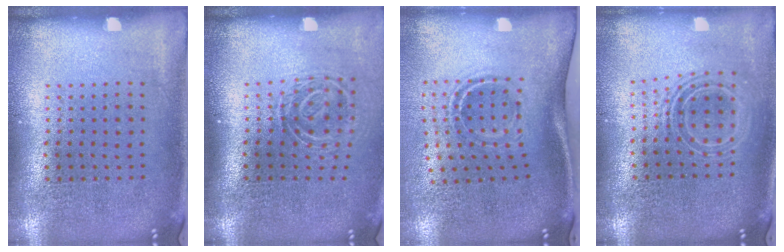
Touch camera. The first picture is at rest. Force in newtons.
{"total": 1.8, "press": 1.2, "slide": 1.3}
{"total": 2.1, "press": 1.2, "slide": 1.7}
{"total": 1.7, "press": 1.2, "slide": 1.1}